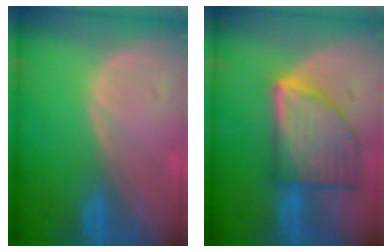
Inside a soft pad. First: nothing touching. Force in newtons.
{"total": 9.3, "press": 9.3, "slide": 0.5}